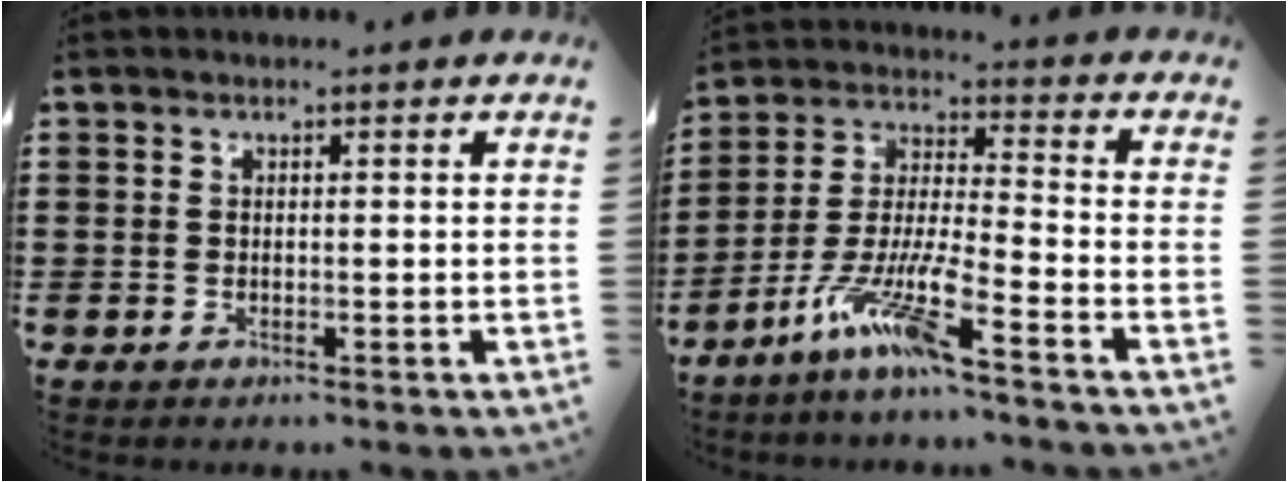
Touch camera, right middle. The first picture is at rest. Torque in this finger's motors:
{"motor_torque": [1.51, -0.63, 0.74, 0.21]}